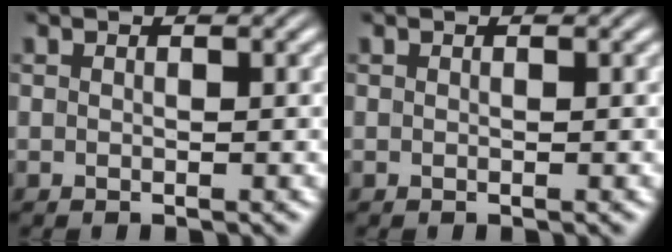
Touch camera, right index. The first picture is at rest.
{"total": 0.0}